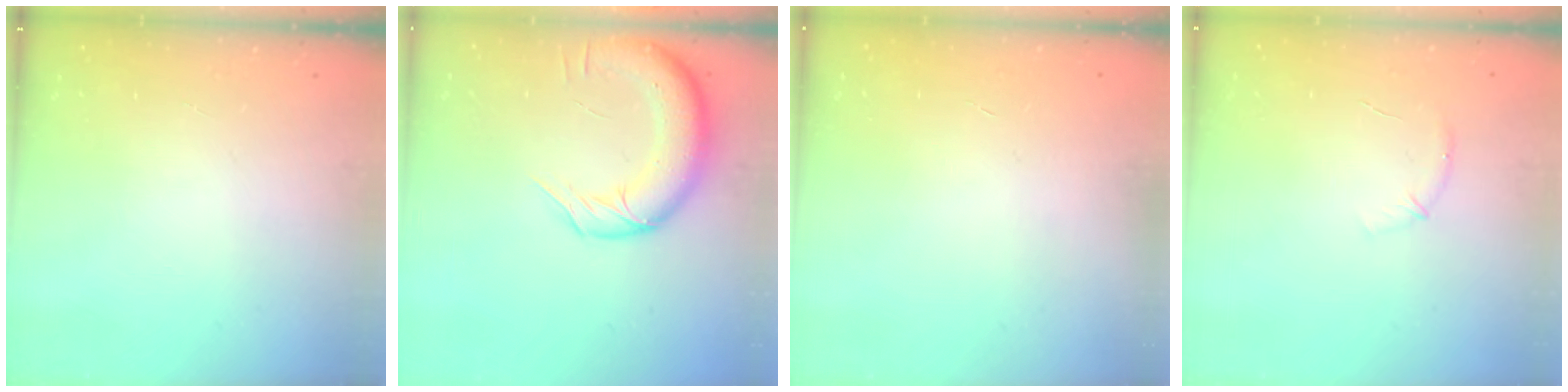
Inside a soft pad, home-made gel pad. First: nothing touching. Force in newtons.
{"total": 13.9, "press": 13.4, "slide": 3.7}
{"total": 0.6, "press": 0.6, "slide": 0.2}
{"total": 6.8, "press": 6.6, "slide": 1.8}